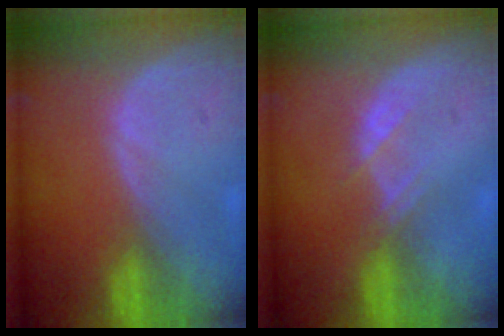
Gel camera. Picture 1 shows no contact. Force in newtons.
{"total": 1.9, "press": 1.9, "slide": 0.3}